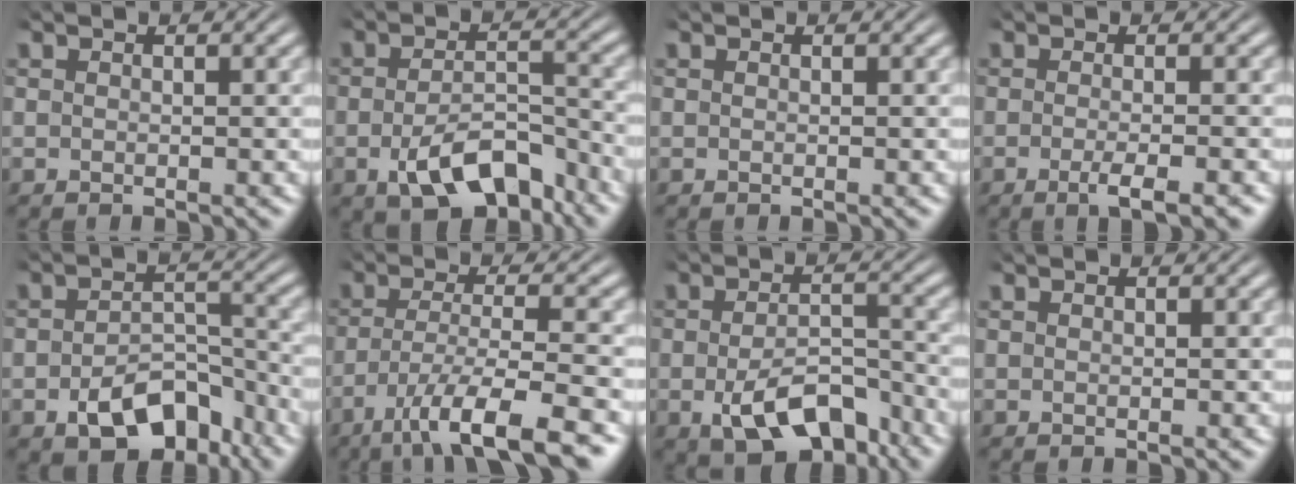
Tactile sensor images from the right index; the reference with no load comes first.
{"total": 6.3, "force": [-3.9, 2.6, 4.2], "torque": [-0.063, -0.021, -0.054]}
{"total": 0.0}
{"total": 3.2, "force": [-2.0, 0.5, 2.4], "torque": [-0.047, -0.011, -0.031]}
{"total": 6.4, "force": [-4.1, 3.4, 3.5], "torque": [-0.042, -0.011, -0.060]}
{"total": 8.7, "force": [-5.0, 2.3, 6.7], "torque": [-0.112, -0.033, -0.061]}
{"total": 6.8, "force": [-4.1, 3.2, 4.4], "torque": [-0.065, -0.026, -0.054]}
{"total": 0.0}